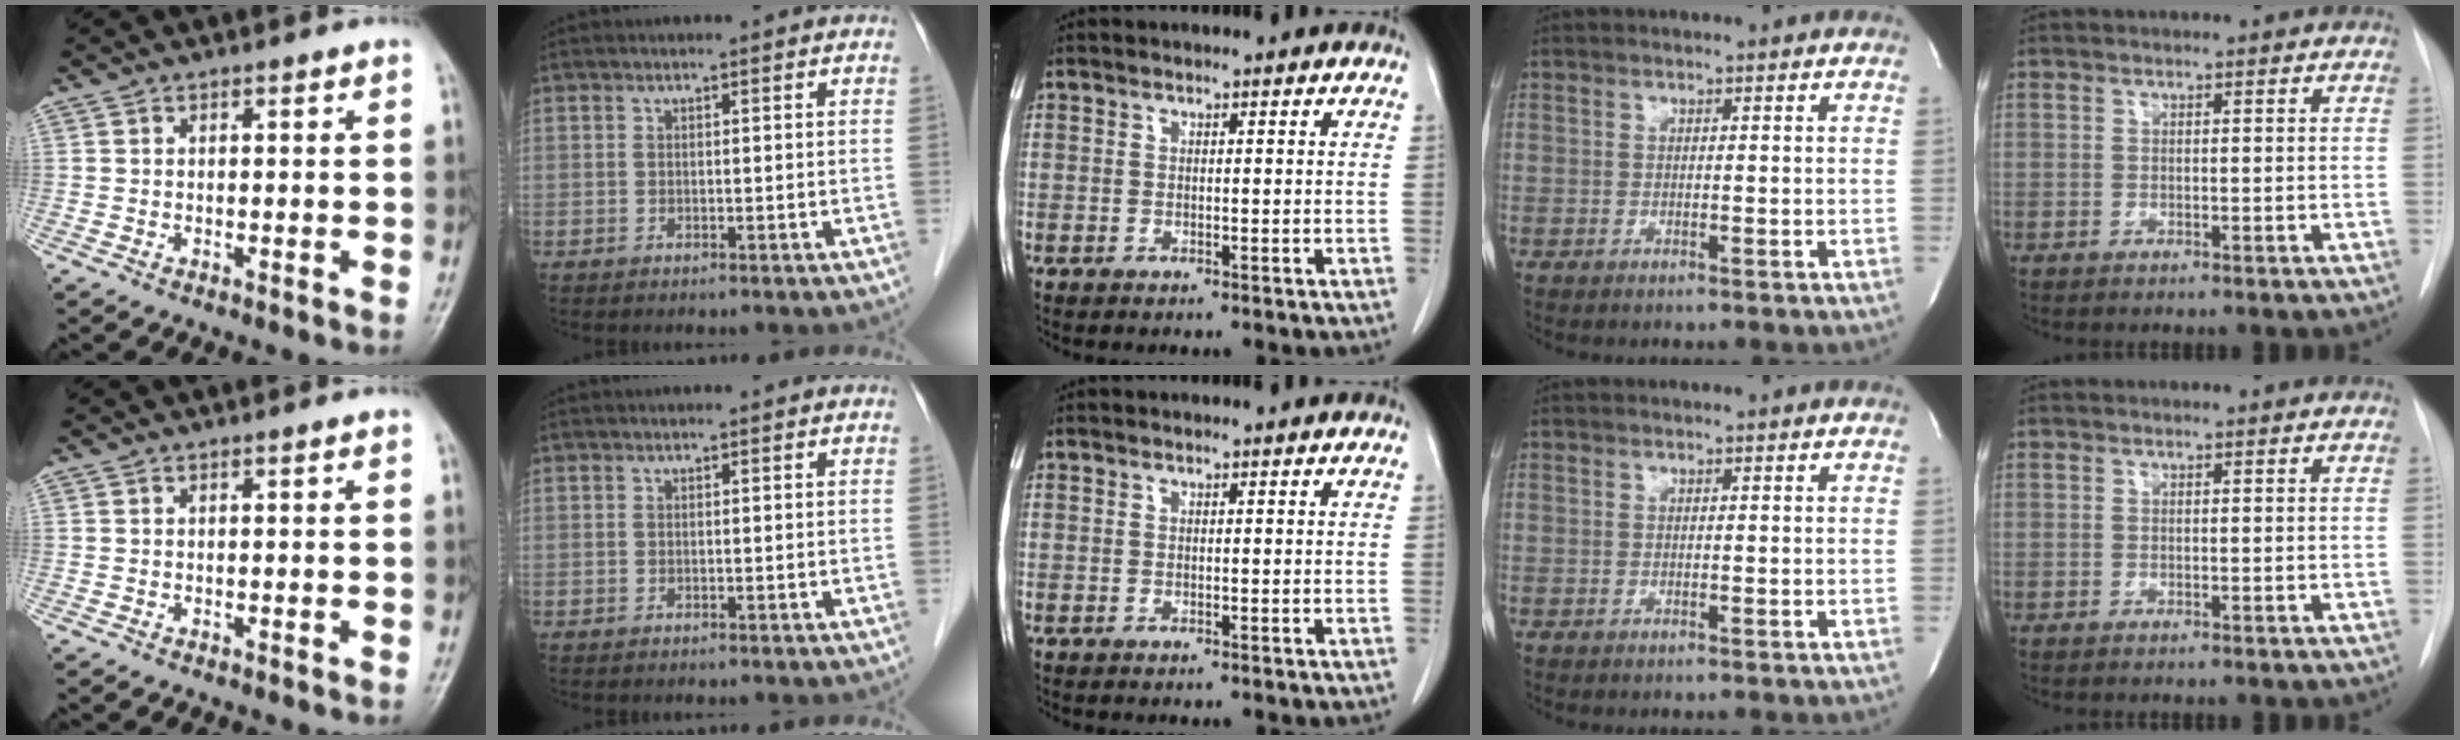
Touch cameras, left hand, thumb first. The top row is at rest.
{}